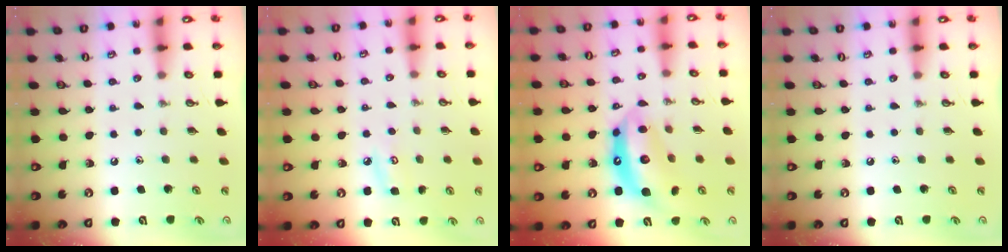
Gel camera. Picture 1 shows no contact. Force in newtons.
{"total": 5.0, "press": 5.0, "slide": 0.5}
{"total": 13.6, "press": 13.5, "slide": 1.5}
{"total": 0.0}